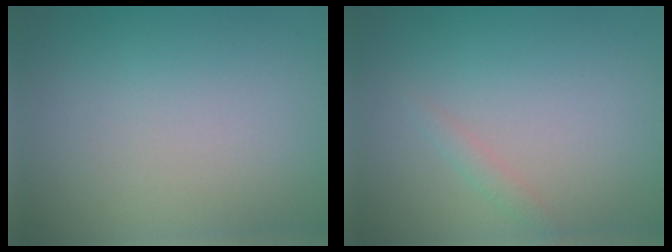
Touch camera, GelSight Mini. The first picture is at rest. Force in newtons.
{"total": 0.9, "press": 0.9, "slide": 0.0}